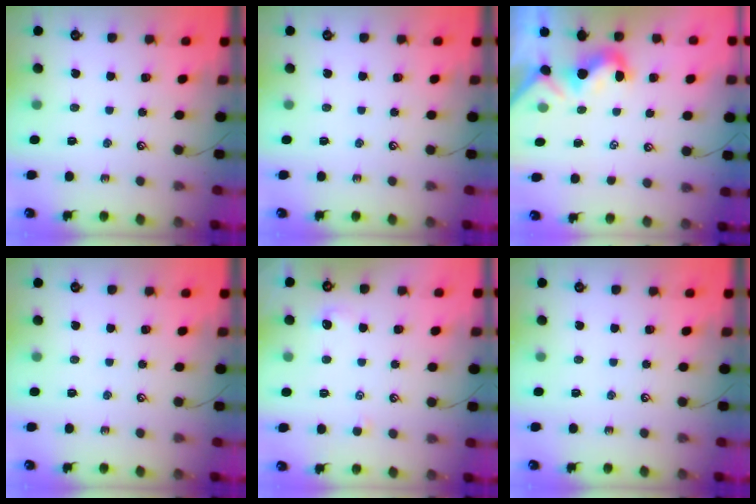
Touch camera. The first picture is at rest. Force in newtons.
{"total": 0.0}
{"total": 0.6, "press": 0.1, "slide": 0.6}
{"total": 0.0}
{"total": 1.4, "press": 1.3, "slide": 0.4}
{"total": 0.0}